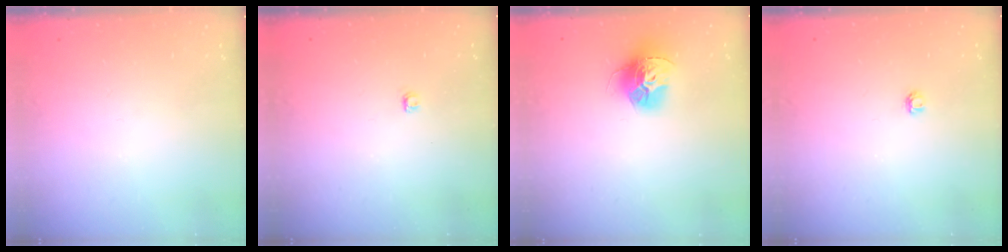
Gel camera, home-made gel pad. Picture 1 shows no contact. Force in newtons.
{"total": 2.8, "press": 2.8, "slide": 0.4}
{"total": 13.9, "press": 13.8, "slide": 1.4}
{"total": 3.2, "press": 3.2, "slide": 0.4}